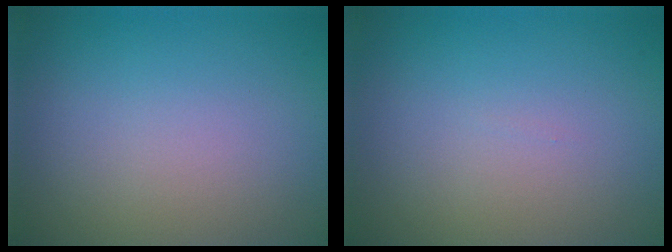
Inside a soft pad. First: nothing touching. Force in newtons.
{"total": 0.0}